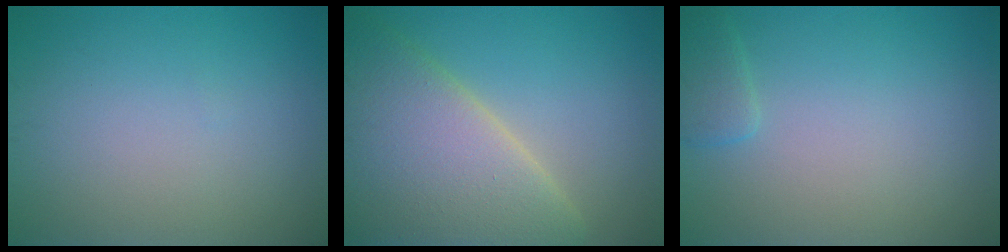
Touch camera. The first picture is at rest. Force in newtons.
{"total": 10.8, "press": 10.8, "slide": 0.8}
{"total": 1.5, "press": 1.5, "slide": 0.1}